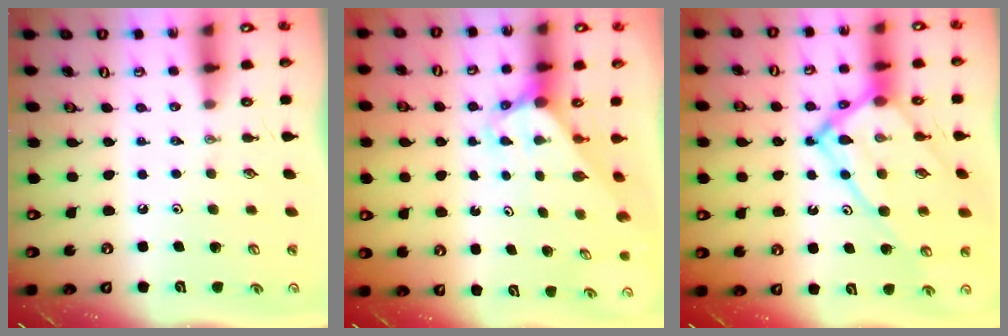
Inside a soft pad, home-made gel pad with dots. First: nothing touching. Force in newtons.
{"total": 3.0, "press": 3.0, "slide": 0.2}
{"total": 20.0, "press": 19.8, "slide": 2.3}